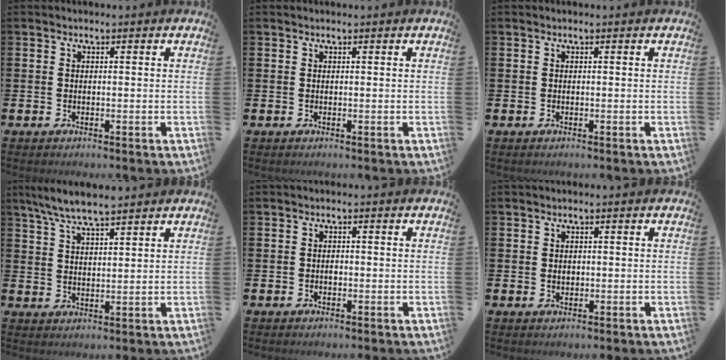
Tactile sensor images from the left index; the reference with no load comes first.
{"total": 0.0}
{"total": 0.0}
{"total": 6.6, "force": [6.0, 0.9, 2.7], "torque": [-0.074, -0.013, 0.110]}
{"total": 0.7, "force": [-0.1, 0.6, 0.4], "torque": [0.003, 0.000, -0.006]}
{"total": 0.9, "force": [0.4, 0.7, 0.4], "torque": [0.001, 0.001, 0.004]}